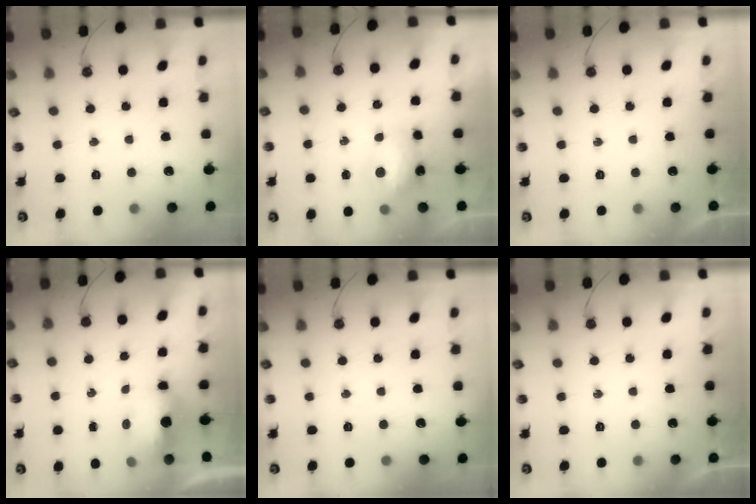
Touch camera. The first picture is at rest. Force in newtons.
{"total": 7.8, "press": 7.8, "slide": 0.1}
{"total": 0.0}
{"total": 6.0, "press": 6.0, "slide": 0.7}
{"total": 0.0}
{"total": 0.0}